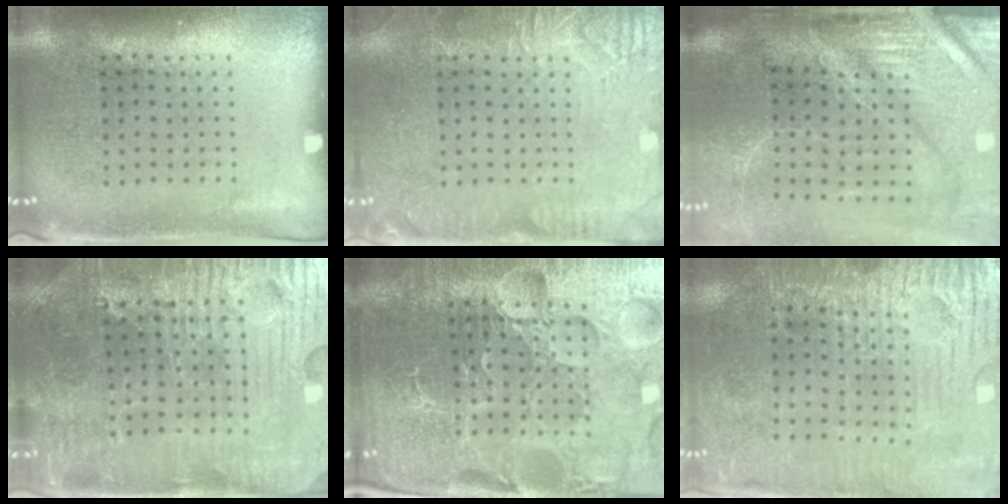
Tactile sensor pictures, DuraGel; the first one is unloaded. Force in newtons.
{"total": 3.1, "press": 3.1, "slide": 0.4}
{"total": 4.5, "press": 3.7, "slide": 2.5}
{"total": 4.1, "press": 4.0, "slide": 0.5}
{"total": 5.6, "press": 5.2, "slide": 2.1}
{"total": 3.5, "press": 3.4, "slide": 0.8}